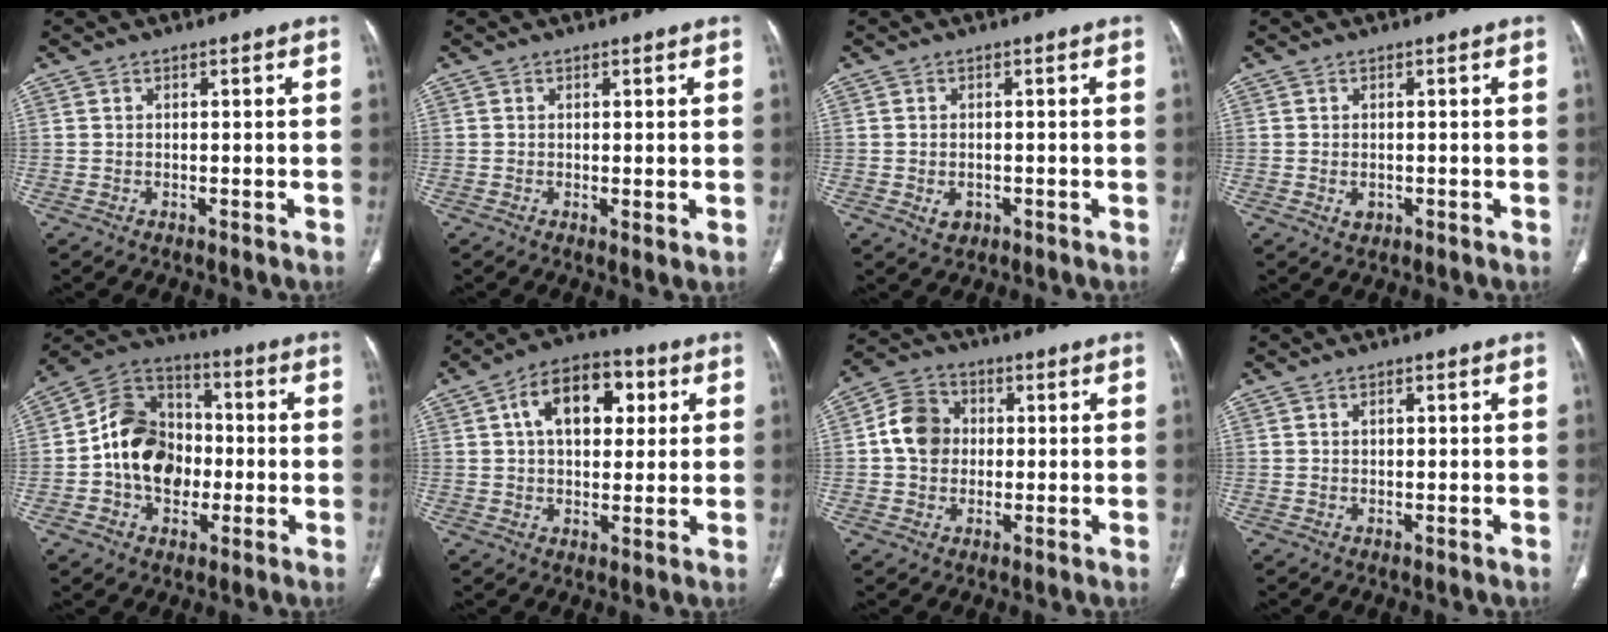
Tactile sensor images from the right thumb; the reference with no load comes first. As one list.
[{"total": 1.3, "force": [0.1, 0.4, 1.3], "torque": [-0.025, -0.008, 0.001]}, {"total": 3.1, "force": [-1.3, 2.3, 1.6], "torque": [-0.020, 0.008, -0.014]}, {"total": 1.7, "force": [-0.4, 1.3, 1.0], "torque": [-0.011, 0.000, -0.001]}, {"total": 15.9, "force": [-1.7, 12.2, 10.0], "torque": [-0.134, 0.035, -0.035]}, {"total": 13.8, "force": [4.0, 8.3, 10.2], "torque": [-0.134, 0.012, 0.057]}, {"total": 8.7, "force": [0.5, 7.4, 4.6], "torque": [-0.066, 0.016, 0.000]}, {"total": 1.1, "force": [0.4, 0.7, 0.8], "torque": [-0.012, 0.000, 0.008]}]